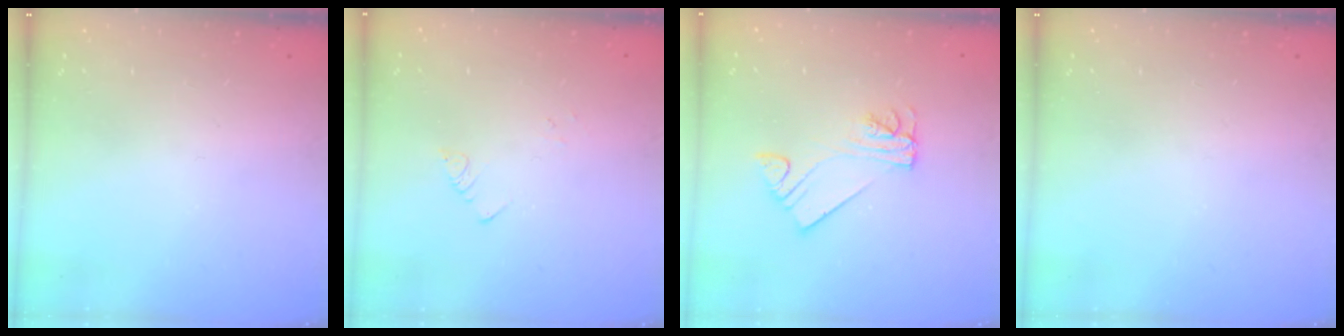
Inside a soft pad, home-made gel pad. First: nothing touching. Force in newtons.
{"total": 1.3, "press": 1.2, "slide": 0.1}
{"total": 5.9, "press": 5.9, "slide": 0.7}
{"total": 0.0}